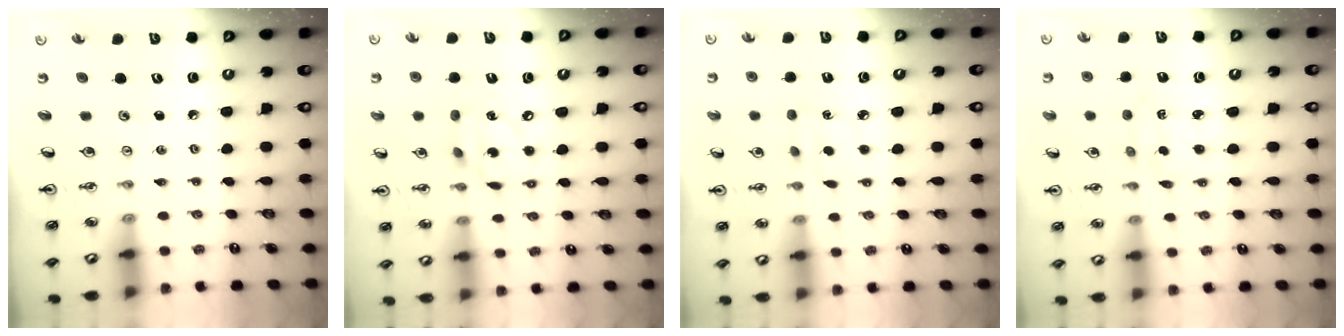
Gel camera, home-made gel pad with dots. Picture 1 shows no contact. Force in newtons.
{"total": 10.6, "press": 10.6, "slide": 0.6}
{"total": 3.9, "press": 3.9, "slide": 0.5}
{"total": 2.3, "press": 2.3, "slide": 0.4}